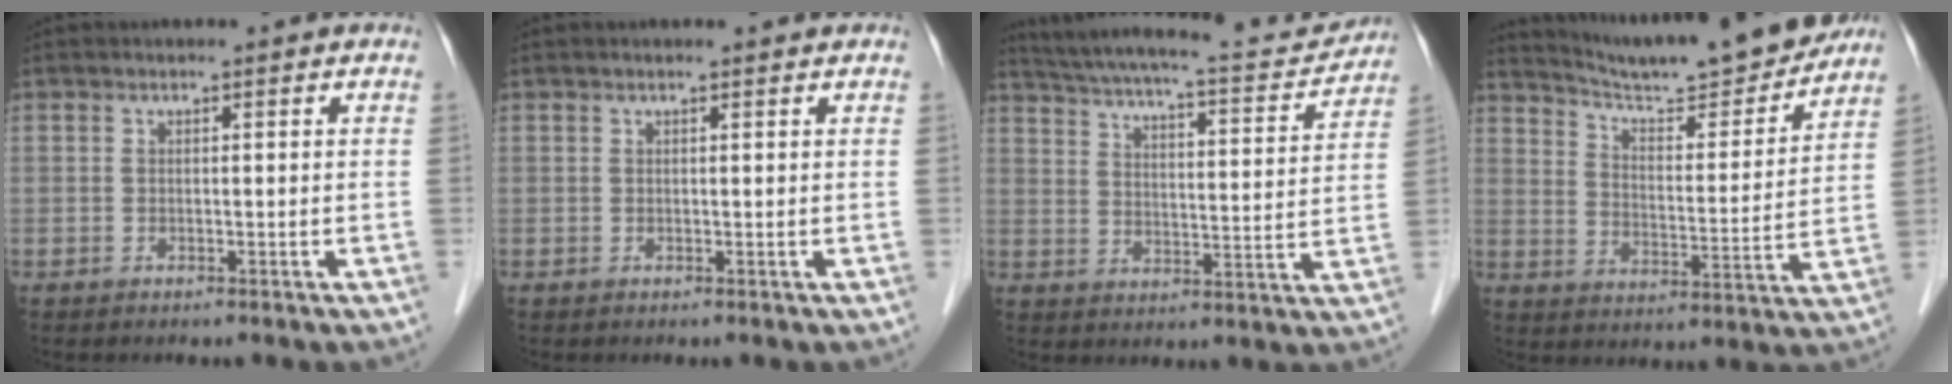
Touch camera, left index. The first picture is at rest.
{"total": 1.0, "force": [1.0, 0.0, 0.3], "torque": [-0.013, 0.007, 0.013]}
{"total": 19.3, "force": [17.4, 3.2, 7.6], "torque": [-0.128, -0.003, 0.240]}
{"total": 17.7, "force": [16.5, 1.0, 6.4], "torque": [-0.105, -0.019, 0.241]}